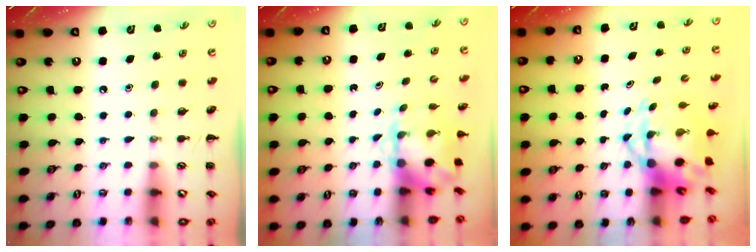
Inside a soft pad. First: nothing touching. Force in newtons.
{"total": 4.0, "press": 3.9, "slide": 0.7}
{"total": 5.0, "press": 4.8, "slide": 1.6}